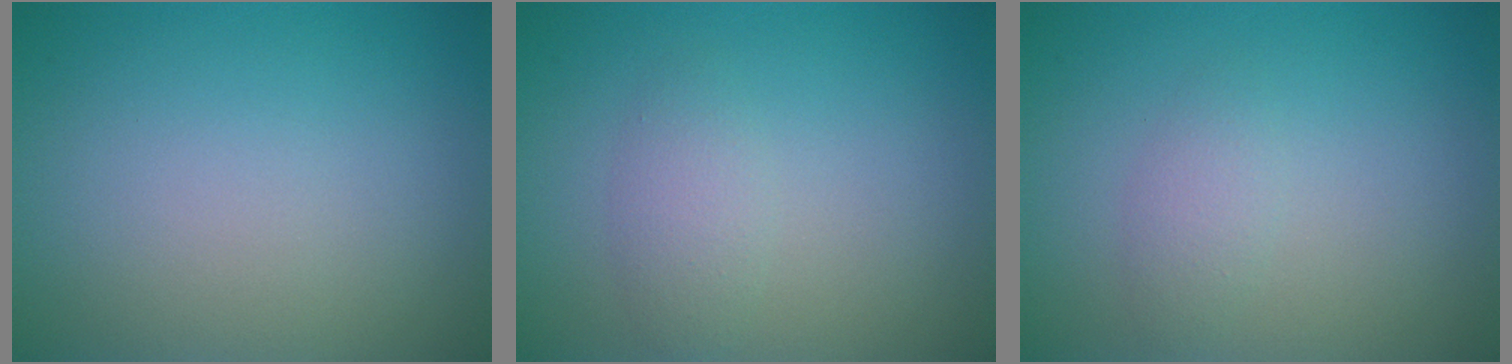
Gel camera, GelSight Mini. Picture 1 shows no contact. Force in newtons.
{"total": 1.8, "press": 1.8, "slide": 0.2}
{"total": 1.4, "press": 1.4, "slide": 0.0}